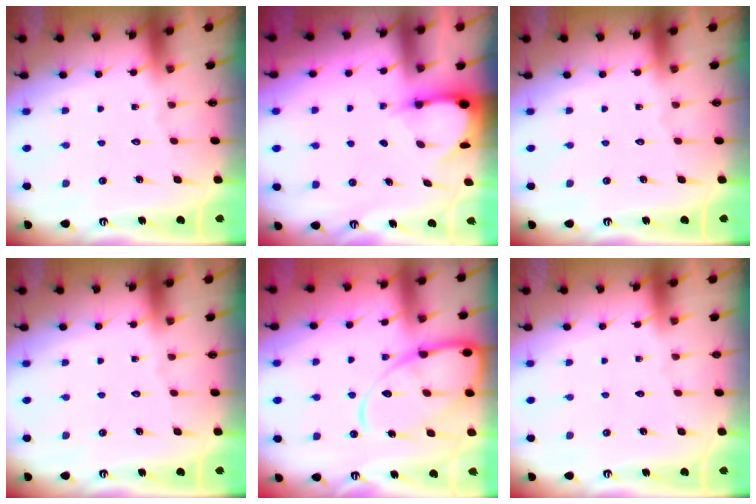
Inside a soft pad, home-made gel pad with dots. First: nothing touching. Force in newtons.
{"total": 3.4, "press": 3.4, "slide": 0.3}
{"total": 0.0}
{"total": 0.0}
{"total": 15.2, "press": 15.1, "slide": 1.5}
{"total": 0.0}